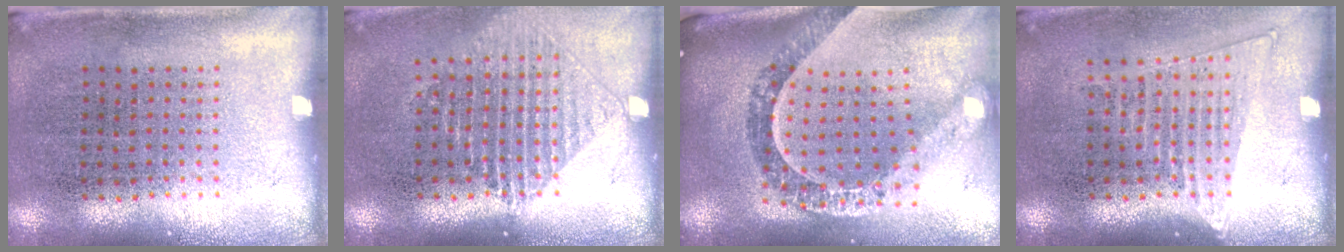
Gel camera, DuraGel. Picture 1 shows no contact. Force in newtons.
{"total": 1.2, "press": 1.1, "slide": 0.5}
{"total": 2.0, "press": 1.8, "slide": 0.9}
{"total": 1.4, "press": 1.2, "slide": 0.7}